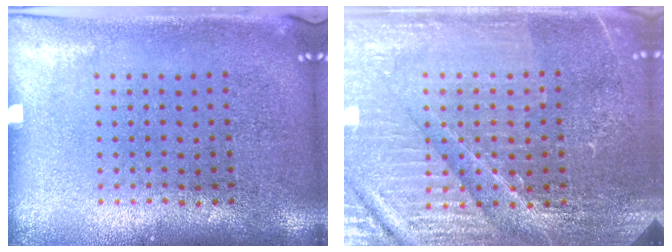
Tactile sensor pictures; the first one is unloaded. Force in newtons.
{"total": 4.9, "press": 4.6, "slide": 1.7}